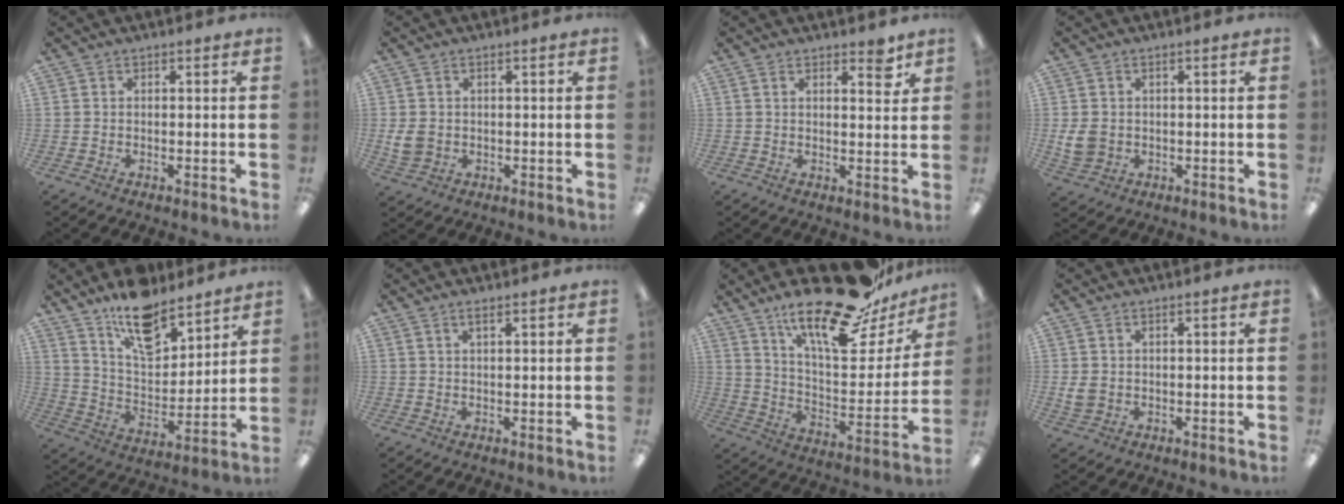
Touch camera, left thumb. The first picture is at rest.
{"total": 3.9, "force": [0.3, 3.2, 2.3], "torque": [-0.049, -0.002, 0.003]}
{"total": 4.3, "force": [3.1, 1.4, 2.7], "torque": [-0.029, -0.017, 0.048]}
{"total": 4.8, "force": [0.2, 3.9, 2.8], "torque": [-0.056, 0.001, 0.004]}
{"total": 14.4, "force": [11.6, 5.8, 6.1], "torque": [-0.103, -0.074, 0.208]}
{"total": 1.3, "force": [0.9, 0.2, 1.0], "torque": [-0.021, 0.002, 0.015]}
{"total": 24.2, "force": [18.6, 7.0, 13.8], "torque": [-0.215, -0.124, 0.308]}
{"total": 3.0, "force": [0.4, 2.3, 1.9], "torque": [-0.043, 0.003, 0.007]}